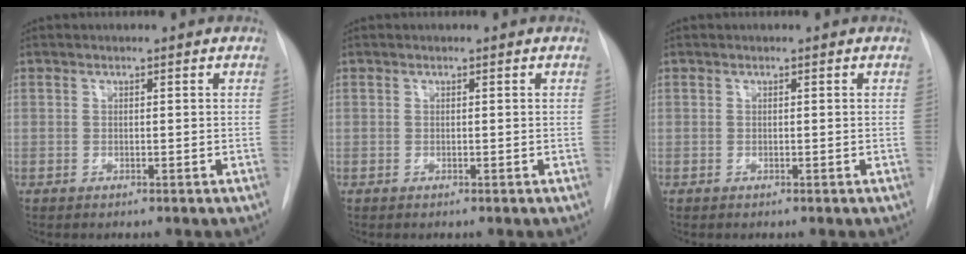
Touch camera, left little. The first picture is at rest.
{"total": 0.0}
{"total": 0.0}